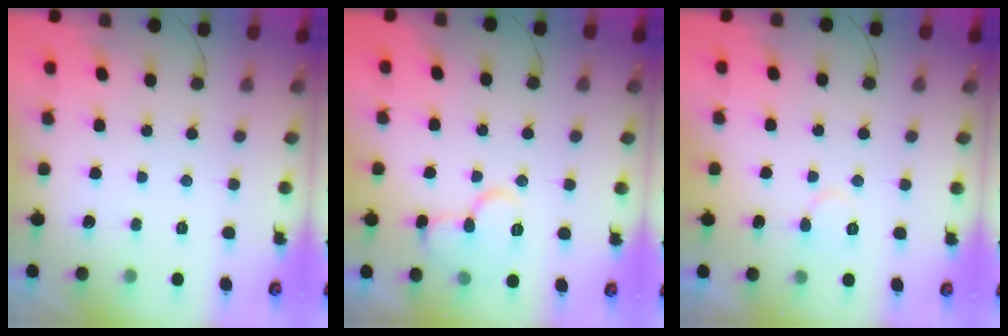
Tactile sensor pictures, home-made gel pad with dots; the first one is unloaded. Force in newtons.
{"total": 9.6, "press": 9.5, "slide": 1.2}
{"total": 3.6, "press": 3.6, "slide": 0.5}